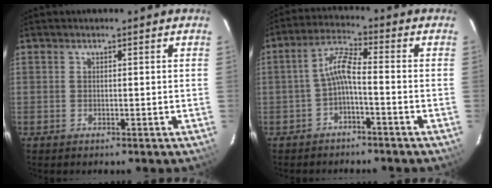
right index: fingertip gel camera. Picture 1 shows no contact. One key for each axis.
{"total": 4.9, "fx": -2.1, "fy": 0.7, "fz": 4.4, "tx": -0.105, "ty": 0.016, "tz": -0.038}